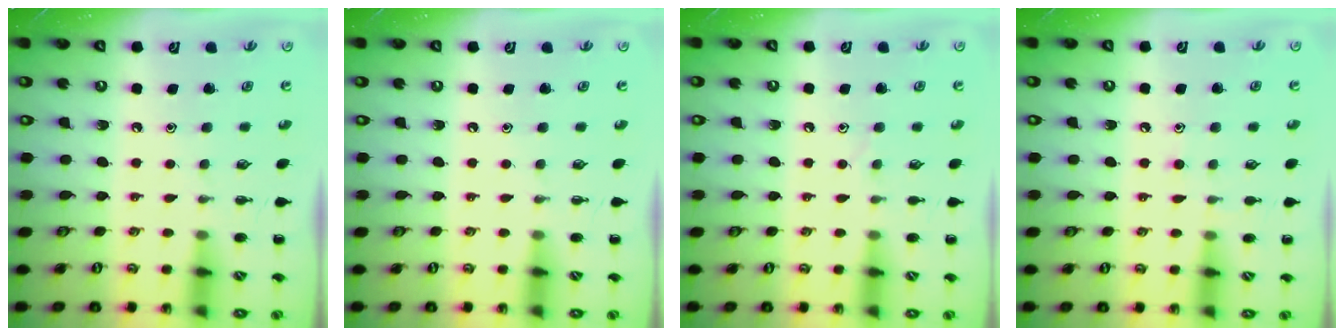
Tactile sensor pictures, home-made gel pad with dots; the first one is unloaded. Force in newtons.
{"total": 0.0}
{"total": 4.0, "press": 3.9, "slide": 0.9}
{"total": 7.6, "press": 7.4, "slide": 1.8}